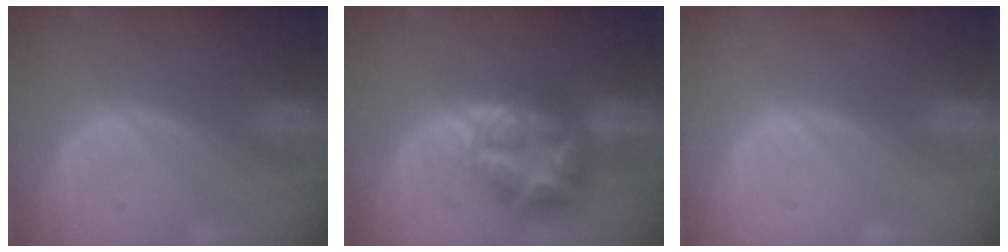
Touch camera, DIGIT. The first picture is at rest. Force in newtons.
{"total": 8.0, "press": 8.0, "slide": 0.5}
{"total": 0.0}